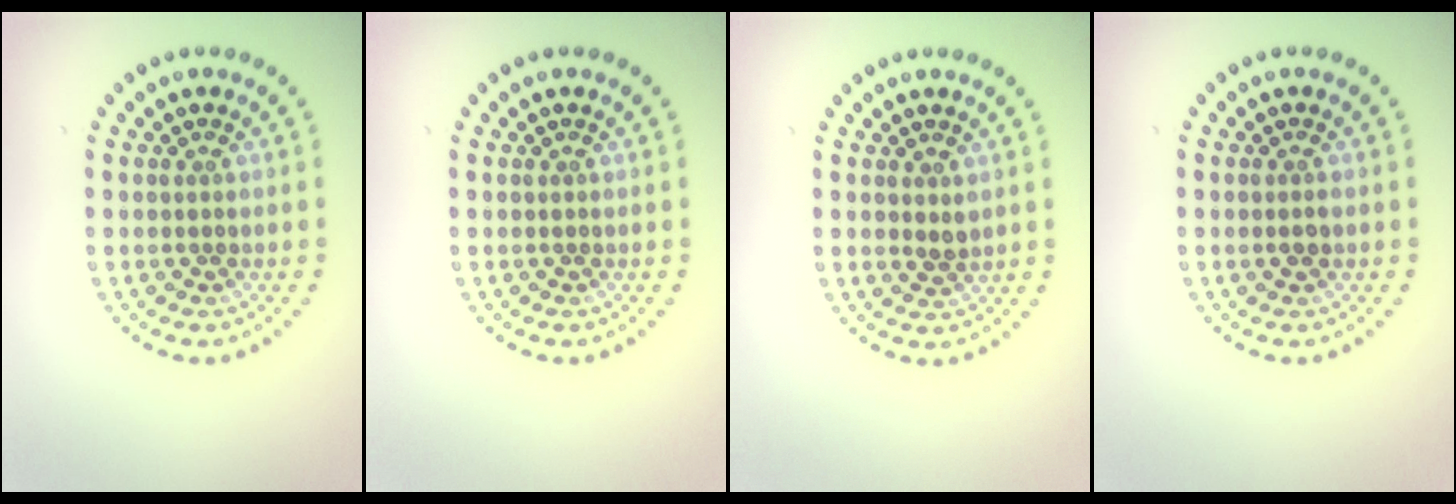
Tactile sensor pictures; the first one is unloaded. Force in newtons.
{"total": 0.0}
{"total": 0.9, "press": 0.9, "slide": 0.3}
{"total": 0.8, "press": 0.8, "slide": 0.3}